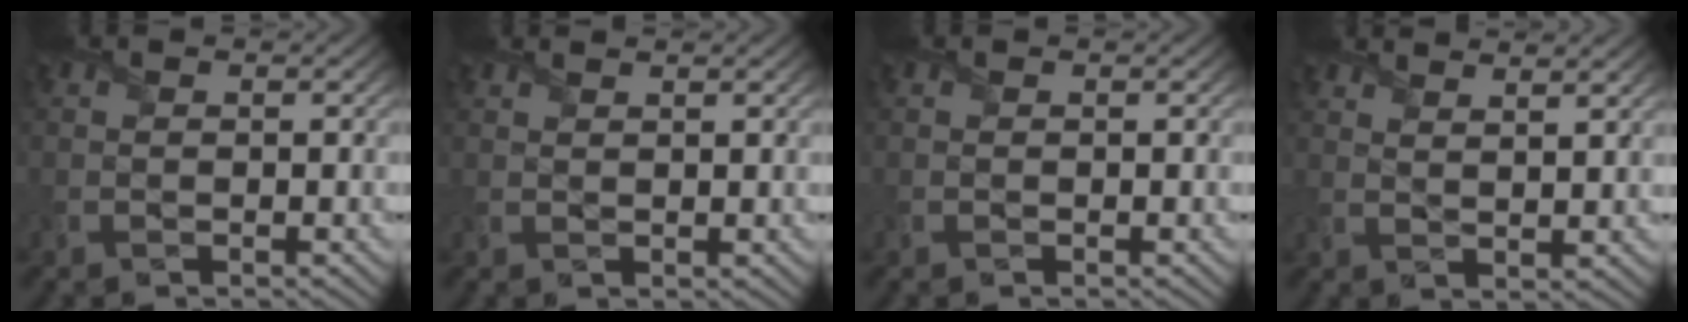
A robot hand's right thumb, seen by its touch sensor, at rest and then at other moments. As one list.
[{"total": 1.2, "force": [1.2, -0.2, 0.2], "torque": [-0.008, 0.001, 0.026]}, {"total": 0.0}, {"total": 4.2, "force": [3.7, 0.2, 1.9], "torque": [-0.032, -0.009, 0.064]}]